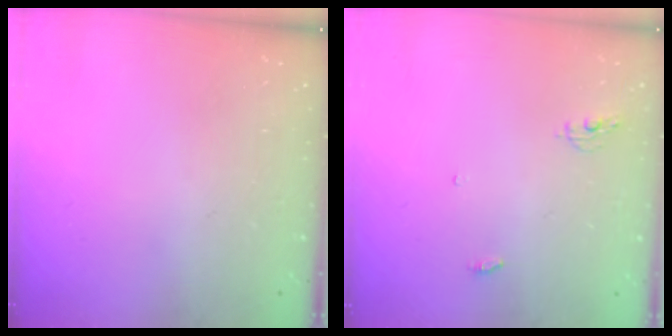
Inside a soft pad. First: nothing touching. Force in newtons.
{"total": 4.2, "press": 4.2, "slide": 0.4}